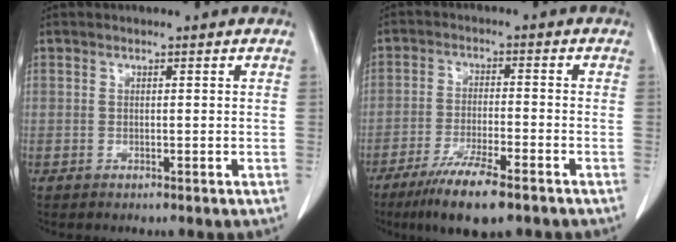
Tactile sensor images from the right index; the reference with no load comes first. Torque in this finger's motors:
{"motor_torque": [0.84, -0.81, 0.43, 0.12]}